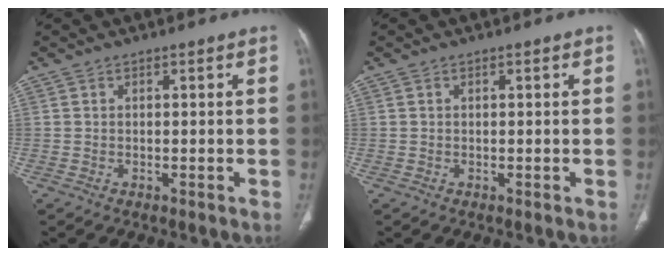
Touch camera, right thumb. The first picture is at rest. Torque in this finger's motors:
{"motor_torque": [0.16, 0.14, -0.34, -0.20, 0.03]}